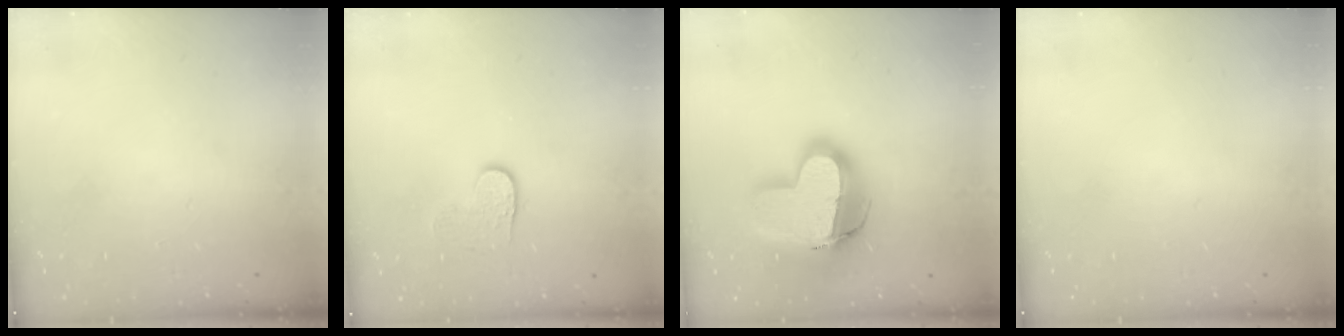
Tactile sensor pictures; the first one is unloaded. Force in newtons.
{"total": 4.0, "press": 4.0, "slide": 0.4}
{"total": 18.9, "press": 18.8, "slide": 2.2}
{"total": 0.0}